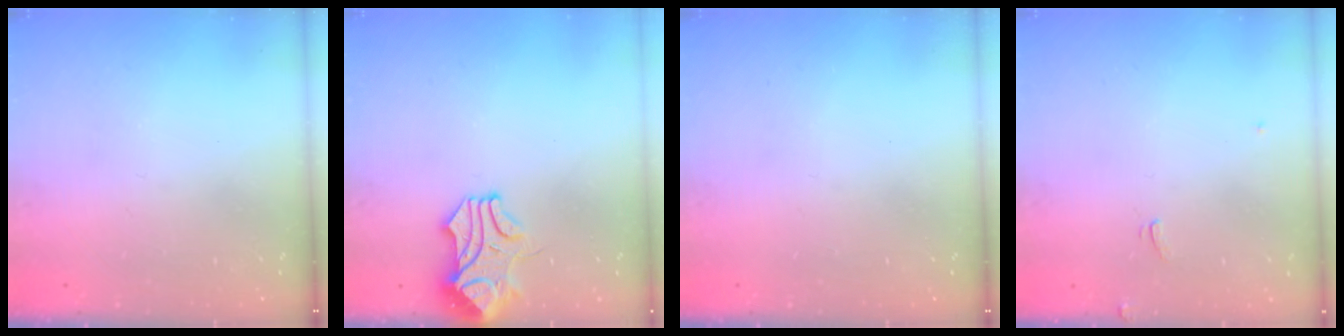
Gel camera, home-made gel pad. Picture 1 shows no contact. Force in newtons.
{"total": 1.9, "press": 1.9, "slide": 0.1}
{"total": 0.0}
{"total": 2.7, "press": 2.7, "slide": 0.3}